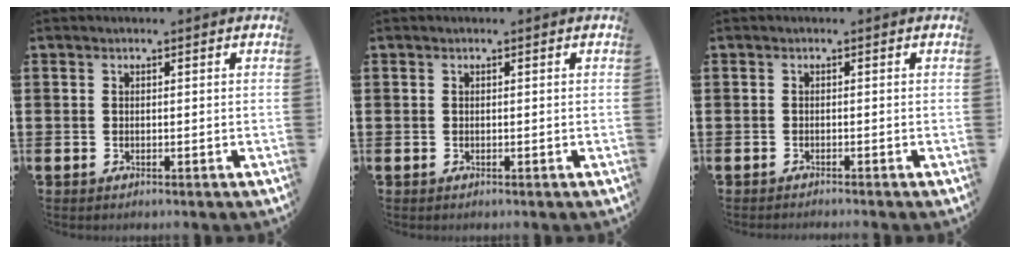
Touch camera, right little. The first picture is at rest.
{"total": 0.0}
{"total": 0.5, "force": [-0.5, -0.1, 0.1], "torque": [-0.001, -0.002, -0.010]}